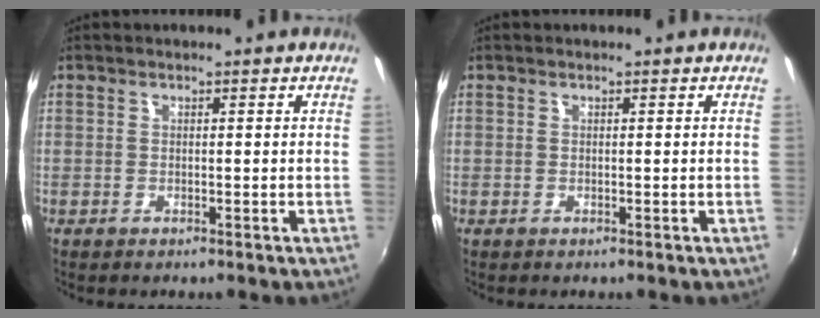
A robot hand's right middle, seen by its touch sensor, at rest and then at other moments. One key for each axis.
{"total": 0.0}